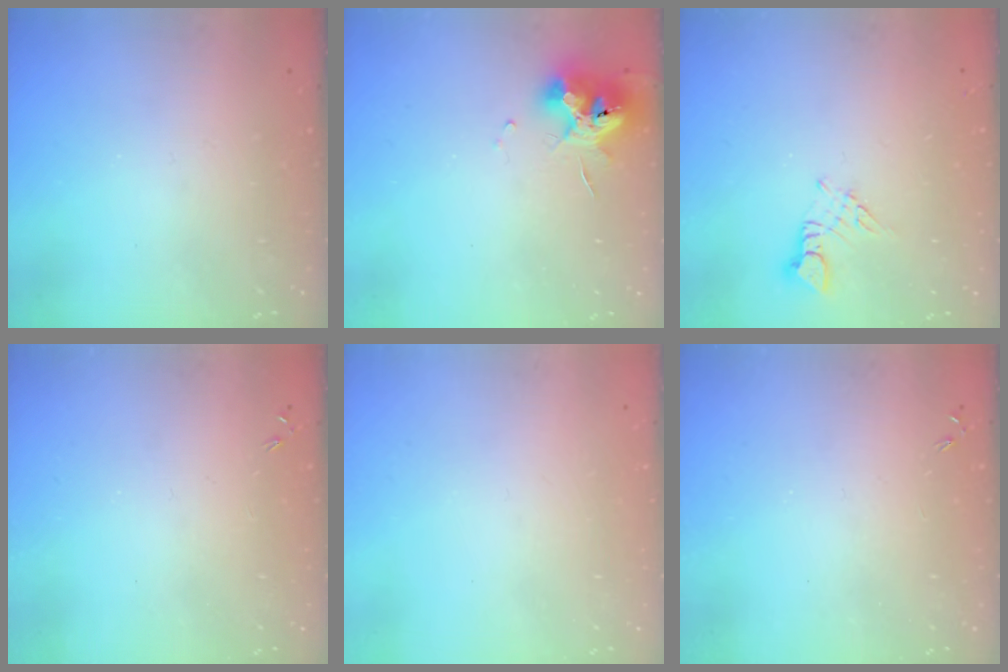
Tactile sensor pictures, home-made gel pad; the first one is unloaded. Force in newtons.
{"total": 11.3, "press": 11.3, "slide": 1.0}
{"total": 2.9, "press": 2.9, "slide": 0.3}
{"total": 0.0}
{"total": 0.0}
{"total": 0.0}